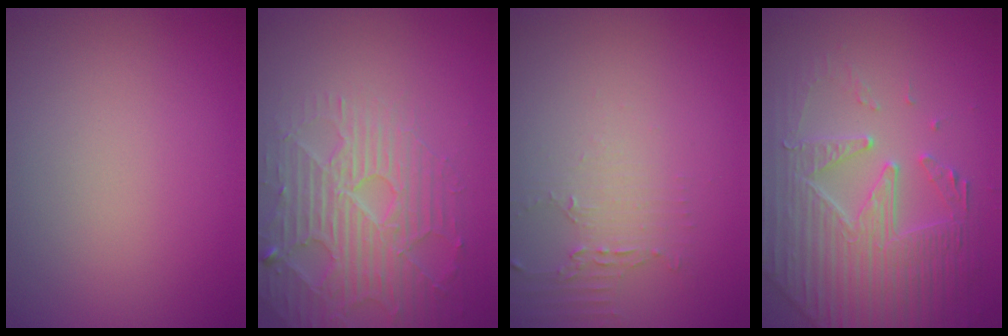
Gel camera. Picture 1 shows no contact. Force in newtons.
{"total": 4.4, "press": 4.3, "slide": 0.8}
{"total": 2.2, "press": 1.5, "slide": 1.5}
{"total": 5.5, "press": 5.0, "slide": 2.4}